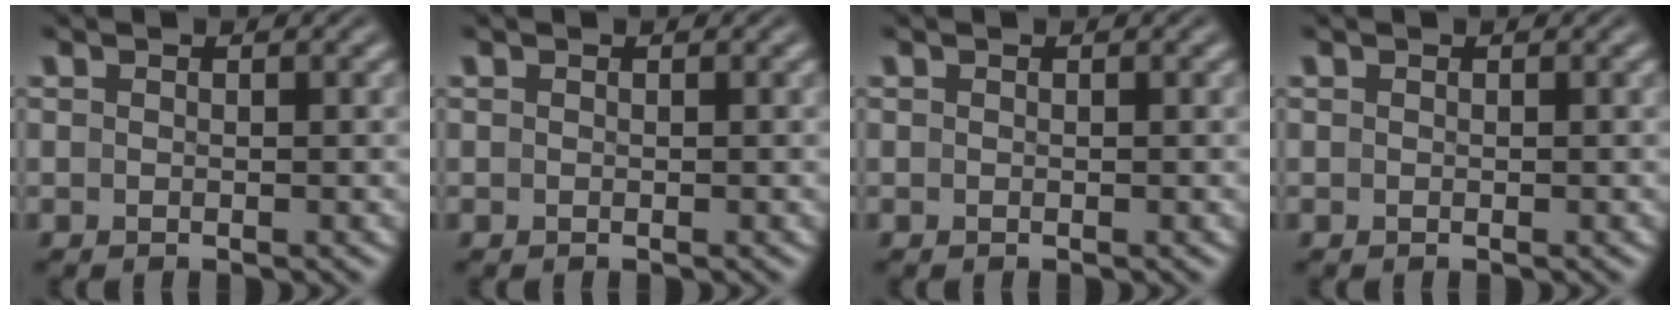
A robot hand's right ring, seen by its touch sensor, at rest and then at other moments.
{"total": 0.0}
{"total": 0.0}
{"total": 0.0}